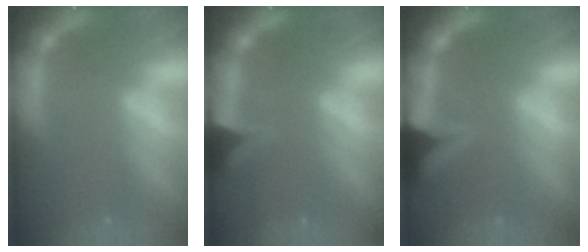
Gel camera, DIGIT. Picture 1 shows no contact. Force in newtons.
{"total": 3.5}
{"total": 6.0}